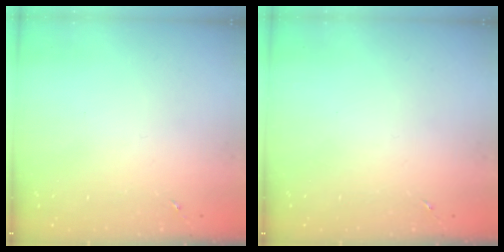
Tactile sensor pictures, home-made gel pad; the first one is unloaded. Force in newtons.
{"total": 0.0}